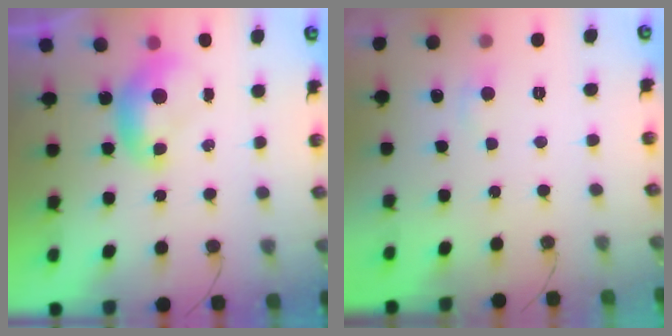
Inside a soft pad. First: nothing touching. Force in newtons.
{"total": 0.8, "press": 0.4, "slide": 0.7}